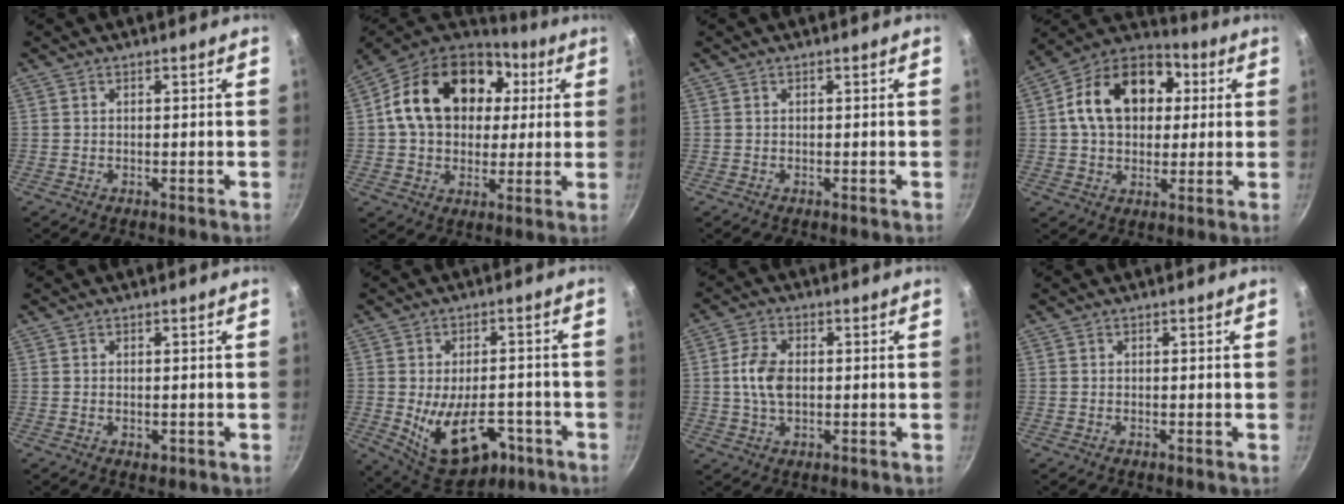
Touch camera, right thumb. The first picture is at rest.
{"total": 22.4, "force": [5.2, 16.3, 14.5], "torque": [-0.236, 0.022, 0.081]}
{"total": 0.0}
{"total": 18.8, "force": [3.6, 13.7, 12.5], "torque": [-0.186, 0.028, 0.044]}
{"total": 1.2, "force": [-0.3, 0.7, 0.9], "torque": [-0.012, -0.002, -0.003]}
{"total": 15.0, "force": [-4.9, 8.7, 11.2], "torque": [-0.141, 0.007, -0.054]}
{"total": 6.6, "force": [0.1, 4.1, 5.2], "torque": [-0.095, 0.009, 0.000]}
{"total": 0.0}